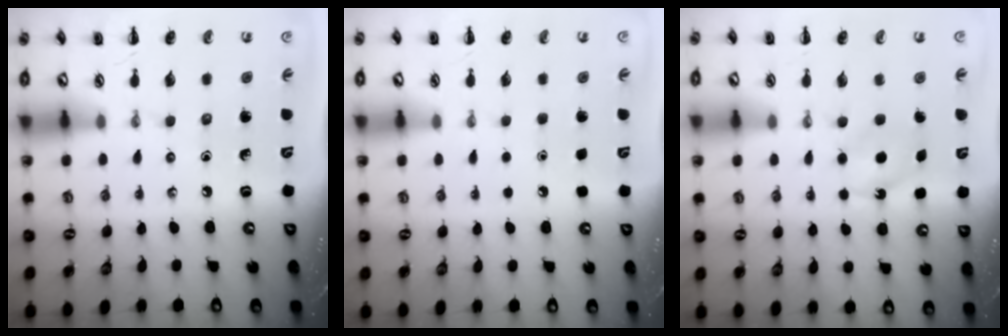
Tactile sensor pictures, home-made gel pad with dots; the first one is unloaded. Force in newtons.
{"total": 1.7, "press": 1.7, "slide": 0.1}
{"total": 5.3, "press": 5.0, "slide": 1.5}